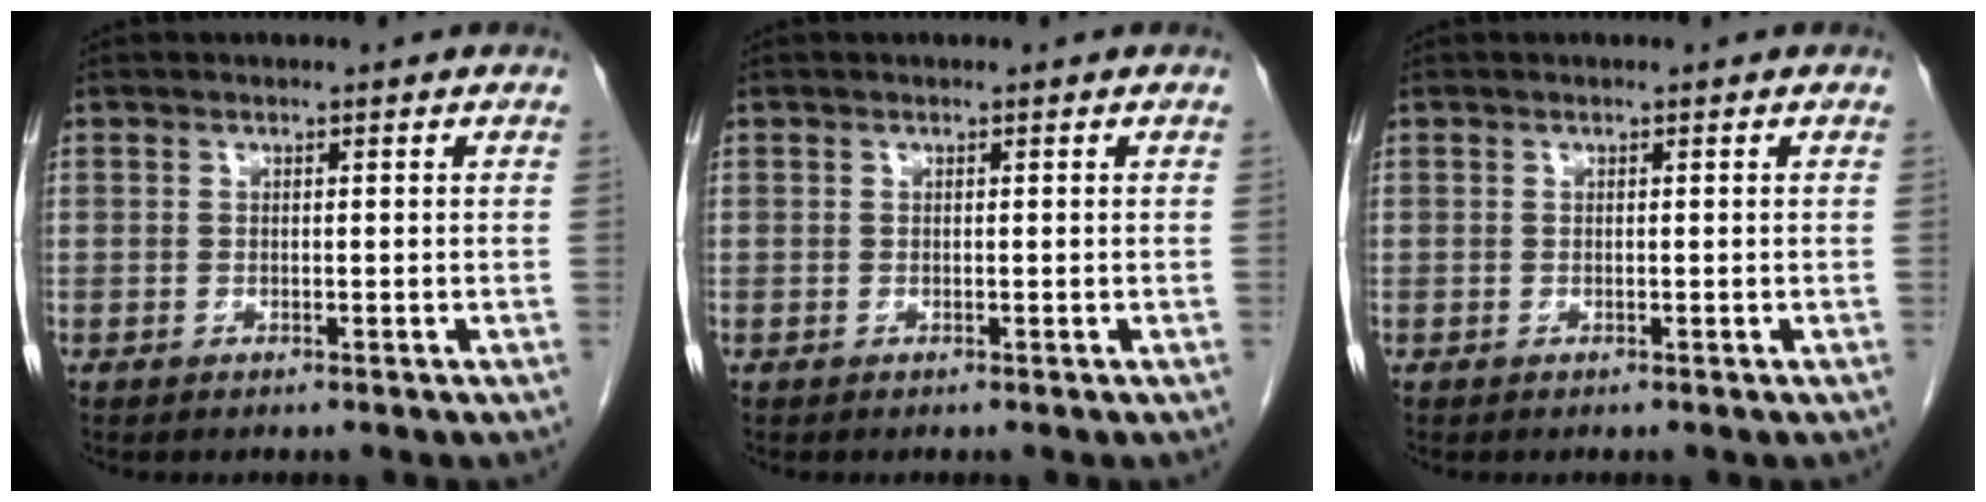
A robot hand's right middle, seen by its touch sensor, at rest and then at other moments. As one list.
[{"total": 0.0}, {"total": 0.0}]